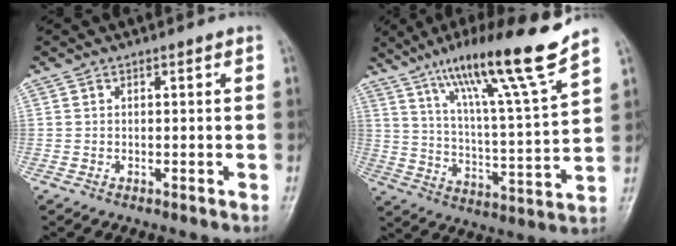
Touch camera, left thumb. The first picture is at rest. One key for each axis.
{"total": 18.2, "fx": 13.0, "fy": 0.5, "fz": 12.8, "tx": -0.195, "ty": -0.065, "tz": 0.218}